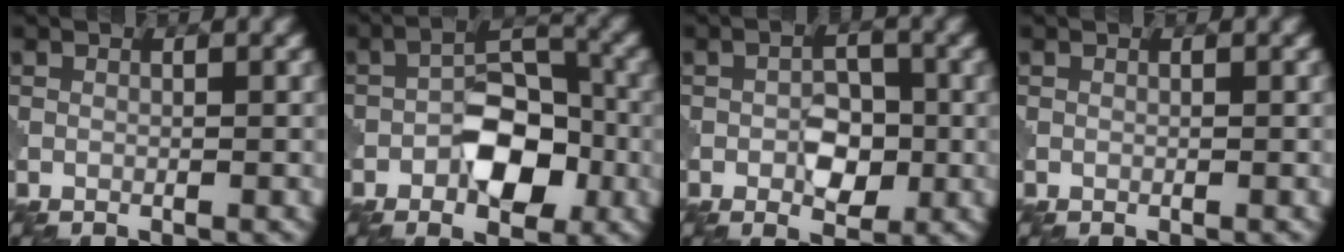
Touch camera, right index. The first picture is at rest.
{"total": 5.7, "force": [-1.7, 3.2, 4.4], "torque": [-0.059, 0.010, -0.023]}
{"total": 2.9, "force": [-0.3, 2.0, 2.1], "torque": [-0.030, 0.004, 0.002]}
{"total": 0.0}